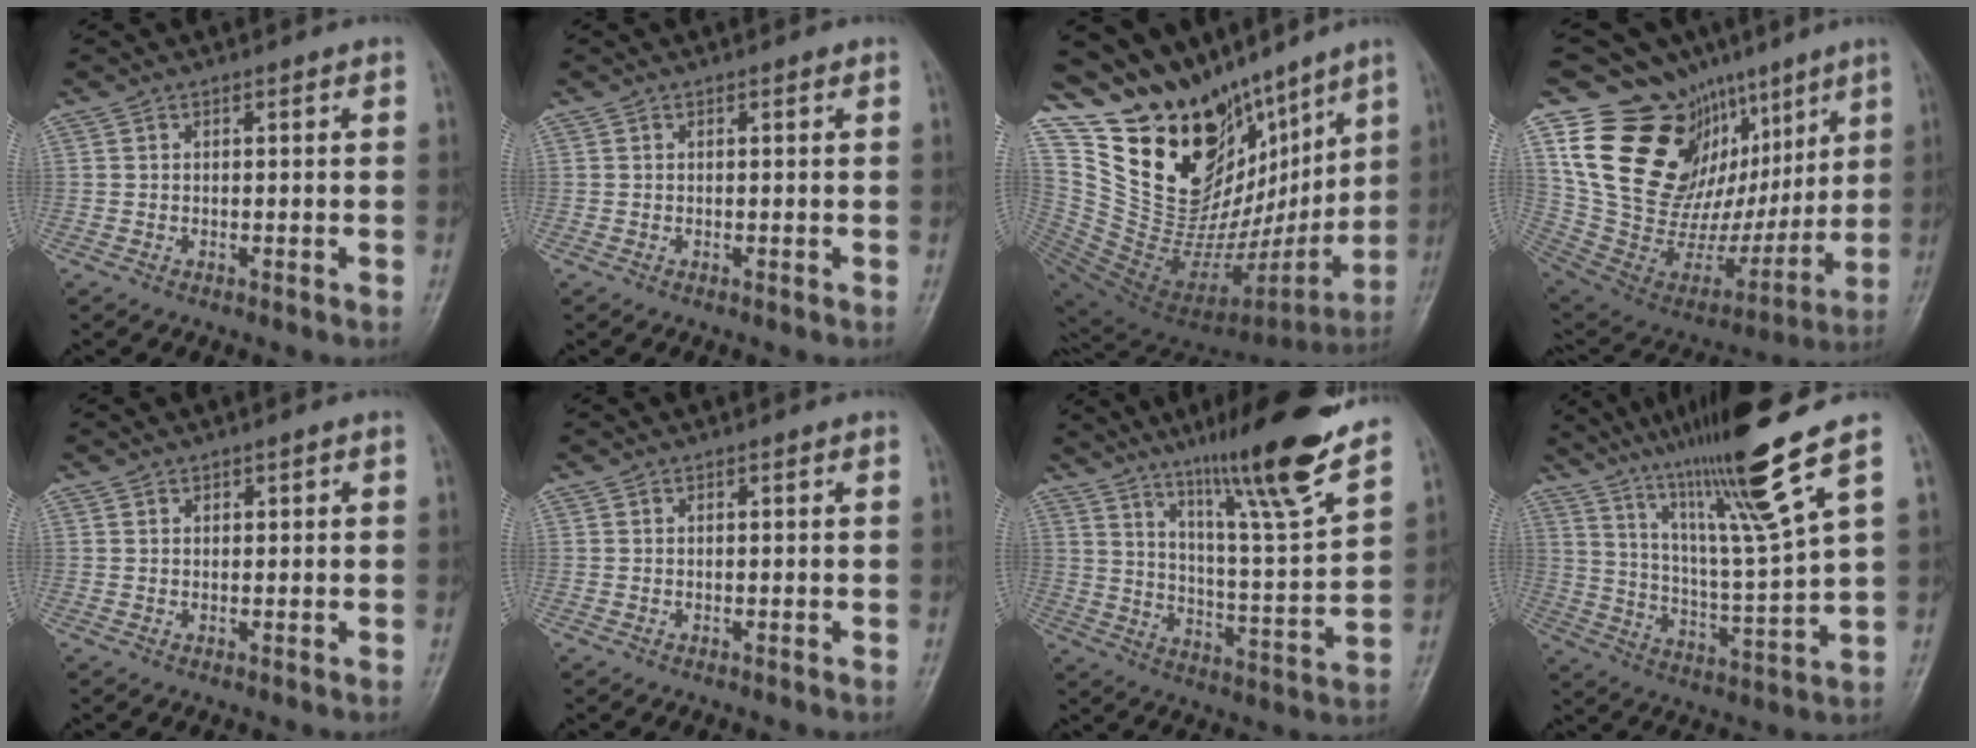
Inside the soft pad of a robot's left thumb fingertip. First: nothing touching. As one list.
[{"total": 0.0}, {"total": 28.1, "force": [16.5, 15.5, 16.6], "torque": [-0.224, -0.065, 0.297]}, {"total": 28.7, "force": [12.4, 18.3, 18.4], "torque": [-0.255, -0.024, 0.236]}, {"total": 0.8, "force": [0.4, 0.5, 0.5], "torque": [0.001, 0.000, 0.005]}, {"total": 0.0}, {"total": 19.3, "force": [14.3, 0.6, 12.9], "torque": [-0.177, -0.082, 0.226]}, {"total": 17.2, "force": [11.5, -1.0, 12.7], "torque": [-0.212, -0.060, 0.203]}]